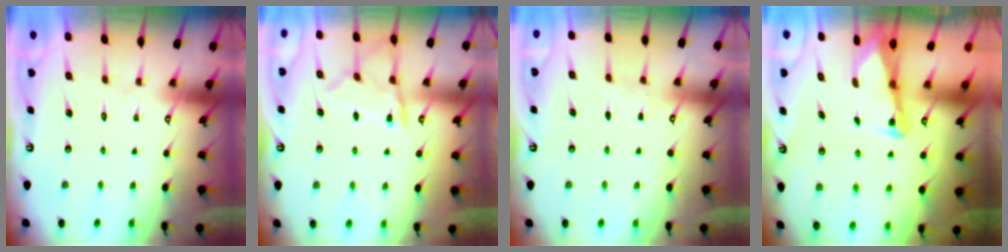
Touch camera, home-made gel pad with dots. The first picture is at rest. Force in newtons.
{"total": 10.4, "press": 10.3, "slide": 1.1}
{"total": 2.4, "press": 2.4, "slide": 0.4}
{"total": 2.9, "press": 2.8, "slide": 0.4}